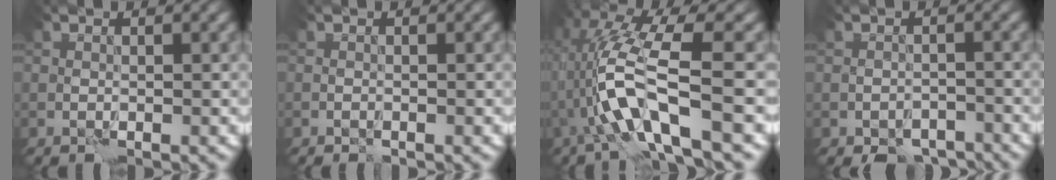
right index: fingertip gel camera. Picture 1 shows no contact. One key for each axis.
{"total": 0.0}
{"total": 8.0, "fx": -1.2, "fy": 1.4, "fz": 7.8, "tx": -0.164, "ty": 0.007, "tz": -0.024}
{"total": 3.5, "fx": -3.0, "fy": 1.7, "fz": 0.9, "tx": -0.001, "ty": -0.010, "tz": -0.047}